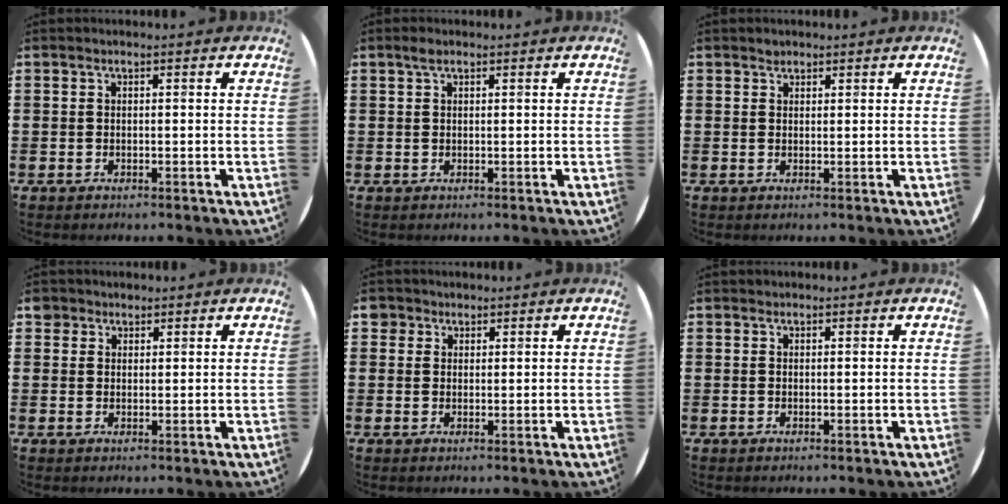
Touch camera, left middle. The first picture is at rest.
{"total": 1.0, "force": [0.7, 0.5, 0.6], "torque": [-0.006, 0.002, 0.010]}
{"total": 0.9, "force": [0.8, 0.4, 0.0], "torque": [0.005, -0.002, 0.015]}
{"total": 2.1, "force": [1.7, 1.3, 0.1], "torque": [0.003, 0.002, 0.033]}
{"total": 2.1, "force": [1.6, 1.3, 0.1], "torque": [0.002, 0.002, 0.030]}
{"total": 0.0}